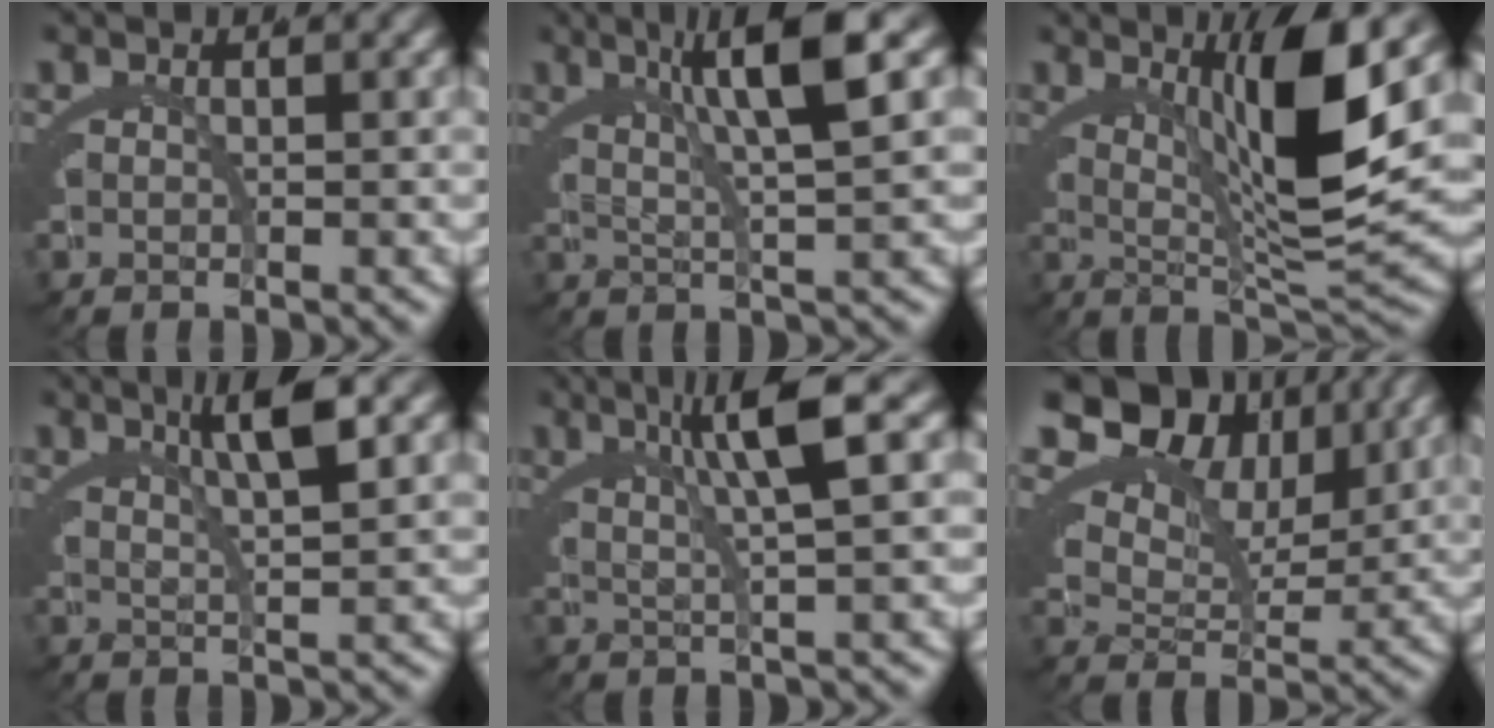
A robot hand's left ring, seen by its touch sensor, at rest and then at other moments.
{"total": 6.3, "force": [2.9, 0.2, 5.6], "torque": [-0.079, 0.021, 0.043]}
{"total": 10.8, "force": [4.0, 2.2, 9.9], "torque": [-0.144, 0.021, 0.058]}
{"total": 4.4, "force": [2.4, -0.2, 3.7], "torque": [-0.046, 0.011, 0.041]}
{"total": 5.6, "force": [2.5, -0.2, 5.0], "torque": [-0.065, 0.021, 0.036]}
{"total": 12.0, "force": [6.2, 7.8, 6.6], "torque": [-0.114, 0.020, 0.084]}